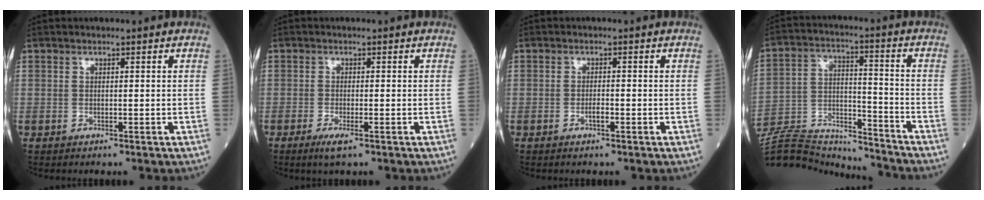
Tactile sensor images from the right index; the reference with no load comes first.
{"total": 2.6, "force": [-1.5, 0.3, 2.1], "torque": [-0.043, -0.007, -0.027]}
{"total": 1.3, "force": [-0.6, 0.3, 1.2], "torque": [-0.023, 0.000, -0.011]}
{"total": 19.2, "force": [-18.6, 3.0, 3.8], "torque": [-0.094, 0.022, -0.301]}